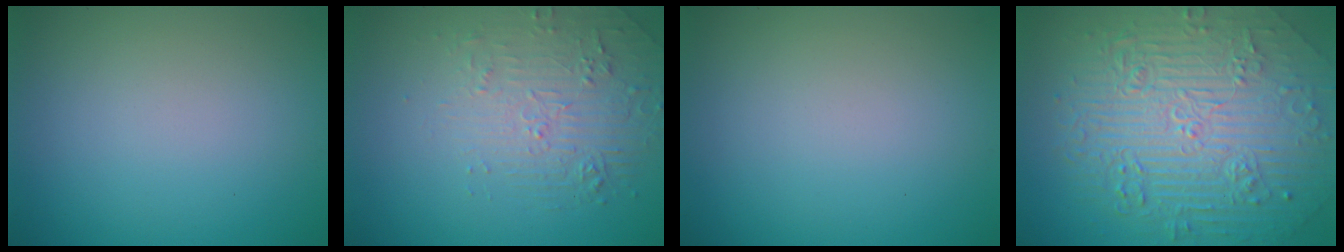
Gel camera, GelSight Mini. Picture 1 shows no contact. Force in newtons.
{"total": 2.1, "press": 1.5, "slide": 1.5}
{"total": 0.0}
{"total": 10.9, "press": 7.2, "slide": 8.3}